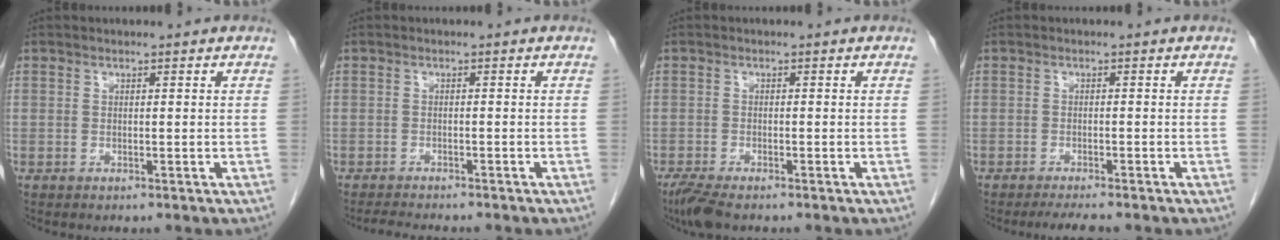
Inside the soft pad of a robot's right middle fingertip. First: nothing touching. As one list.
[{"total": 4.9, "force": [-4.4, 0.6, 2.1], "torque": [-0.030, -0.010, -0.064]}, {"total": 3.6, "force": [-2.8, 0.6, 2.2], "torque": [-0.052, -0.013, -0.051]}, {"total": 3.2, "force": [-2.7, 0.1, 1.6], "torque": [-0.028, -0.008, -0.042]}]